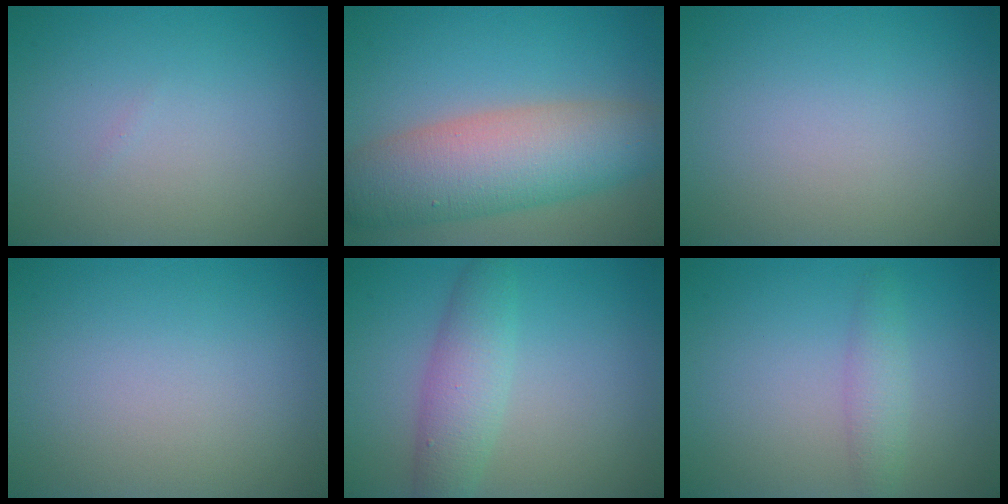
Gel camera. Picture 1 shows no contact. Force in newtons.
{"total": 8.8, "press": 8.8, "slide": 0.4}
{"total": 0.0}
{"total": 0.0}
{"total": 3.8, "press": 3.8, "slide": 0.1}
{"total": 1.9, "press": 1.9, "slide": 0.1}